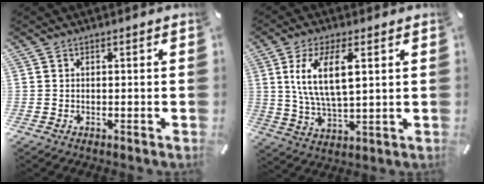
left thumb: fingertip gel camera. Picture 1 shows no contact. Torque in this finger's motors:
{"motor_torque": [0.30, 0.56, 0.71, 0.50, 0.19]}